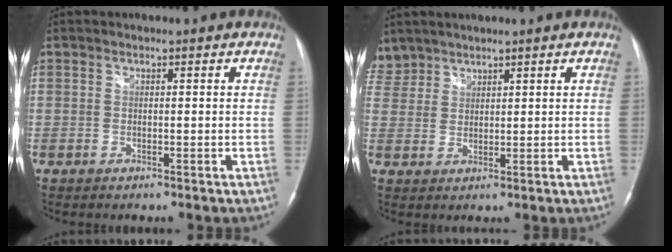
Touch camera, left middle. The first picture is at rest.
{"total": 4.9, "force": [4.1, 2.7, -0.1], "torque": [0.002, 0.012, 0.090]}